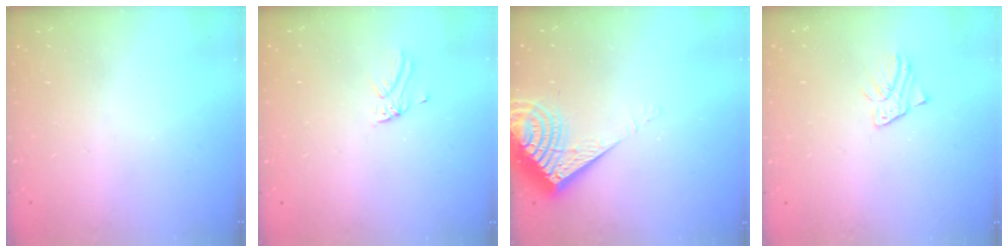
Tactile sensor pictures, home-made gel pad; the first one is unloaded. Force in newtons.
{"total": 1.7, "press": 1.7, "slide": 0.1}
{"total": 10.6, "press": 10.5, "slide": 1.6}
{"total": 1.8, "press": 1.7, "slide": 0.1}